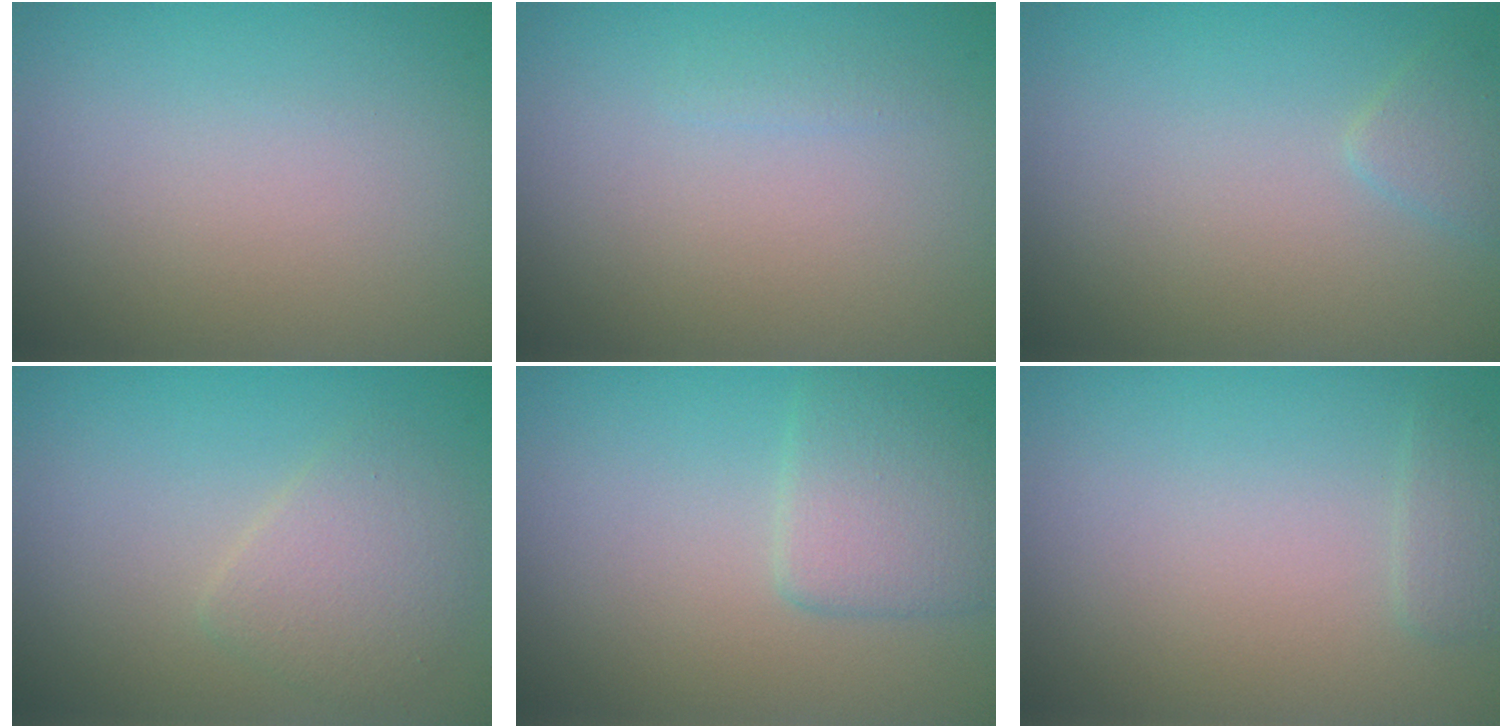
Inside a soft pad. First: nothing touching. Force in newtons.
{"total": 0.6, "press": 0.6, "slide": 0.1}
{"total": 1.2, "press": 1.2, "slide": 0.1}
{"total": 2.4, "press": 2.4, "slide": 0.1}
{"total": 2.8, "press": 2.8, "slide": 0.1}
{"total": 1.1, "press": 1.1, "slide": 0.1}